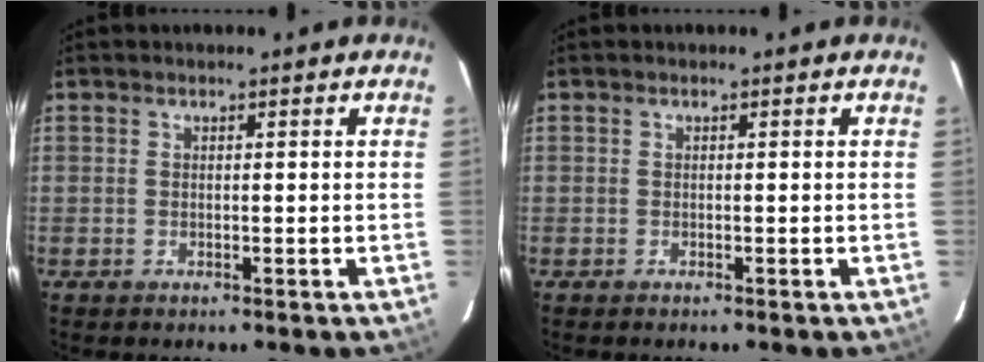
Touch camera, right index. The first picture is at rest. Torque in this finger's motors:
{"motor_torque": [-0.07, -0.06, 0.02, -0.01]}